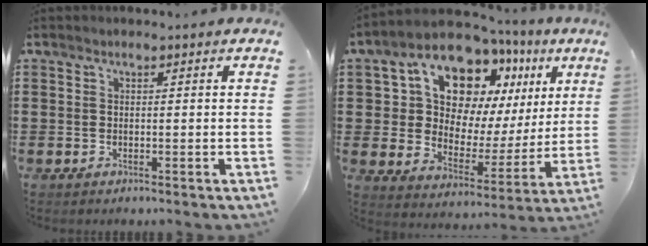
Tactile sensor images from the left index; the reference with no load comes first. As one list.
[{"total": 11.9, "force": [6.9, 7.5, 6.0], "torque": [-0.138, -0.040, 0.125]}]